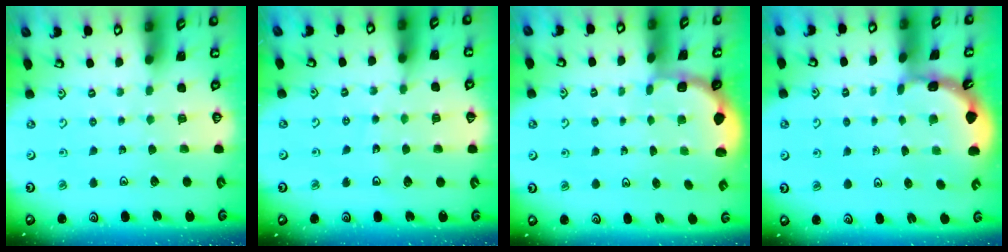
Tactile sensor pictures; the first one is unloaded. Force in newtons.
{"total": 5.5, "press": 4.9, "slide": 2.4}
{"total": 1.8, "press": 1.7, "slide": 0.7}
{"total": 1.9, "press": 1.9, "slide": 0.1}